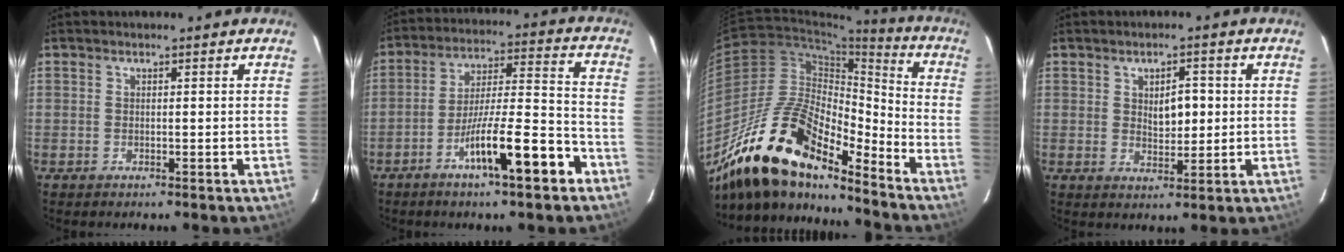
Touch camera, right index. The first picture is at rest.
{"total": 13.4, "force": [-7.3, 1.3, 11.2], "torque": [-0.187, 0.002, -0.122]}
{"total": 18.9, "force": [-14.8, 5.6, 10.3], "torque": [-0.186, 0.020, -0.268]}
{"total": 4.5, "force": [0.7, 2.1, 3.9], "torque": [-0.061, 0.001, 0.018]}